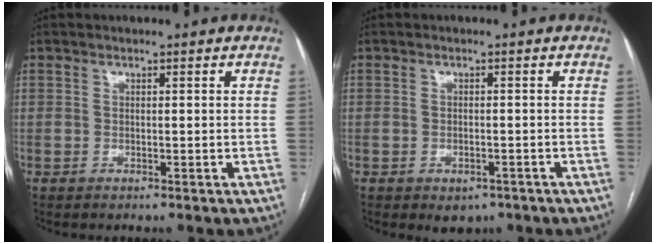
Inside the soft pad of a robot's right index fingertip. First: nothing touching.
{"total": 3.0, "force": [-1.9, 1.8, 1.5], "torque": [-0.014, 0.000, -0.015]}